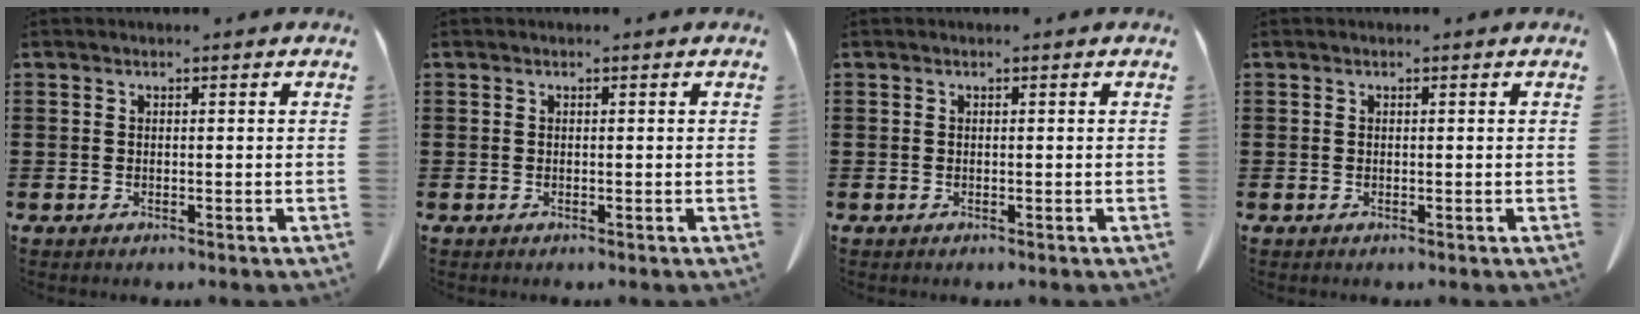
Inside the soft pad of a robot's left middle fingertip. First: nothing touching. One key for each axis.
{"total": 0.0}
{"total": 0.0}
{"total": 0.0}